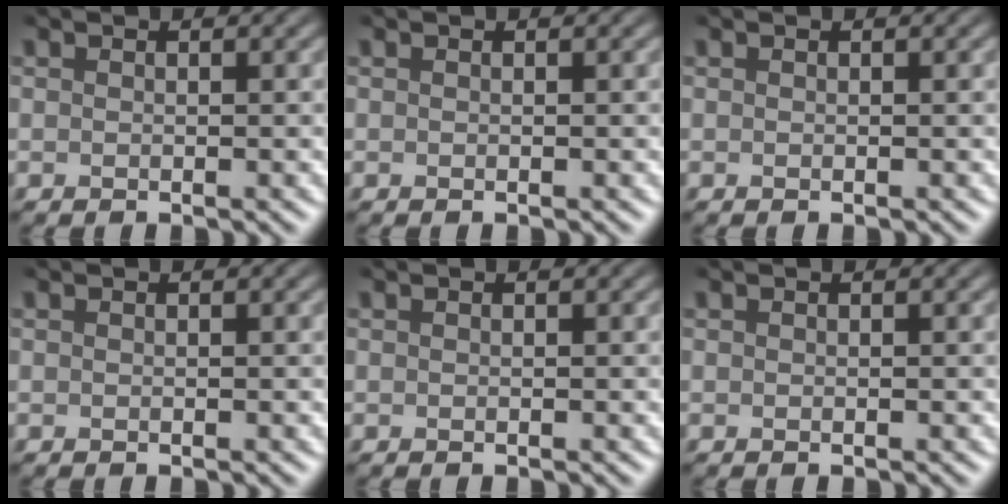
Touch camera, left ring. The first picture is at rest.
{"total": 0.0}
{"total": 0.0}
{"total": 0.0}
{"total": 0.0}
{"total": 0.0}